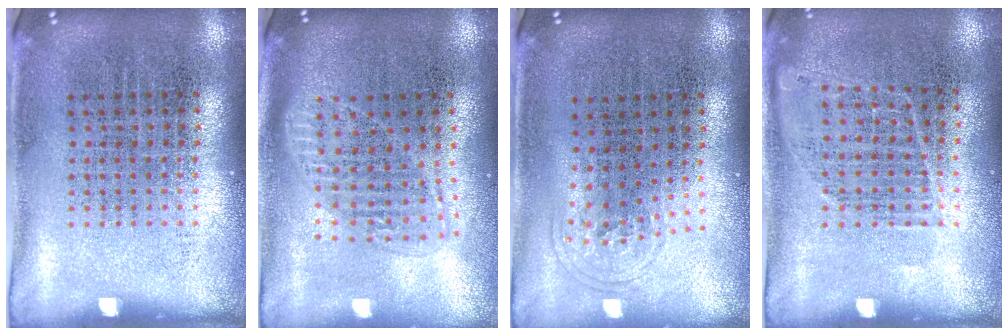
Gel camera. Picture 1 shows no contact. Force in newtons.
{"total": 1.7, "press": 1.4, "slide": 0.9}
{"total": 0.8, "press": 0.5, "slide": 0.7}
{"total": 0.9, "press": 0.9, "slide": 0.3}